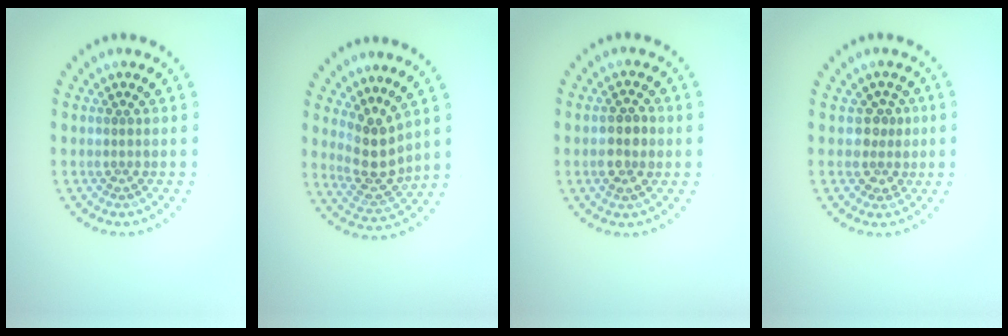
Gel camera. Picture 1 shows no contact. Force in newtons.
{"total": 3.7, "press": 3.2, "slide": 1.9}
{"total": 2.5, "press": 2.5, "slide": 0.4}
{"total": 2.2, "press": 1.7, "slide": 1.4}